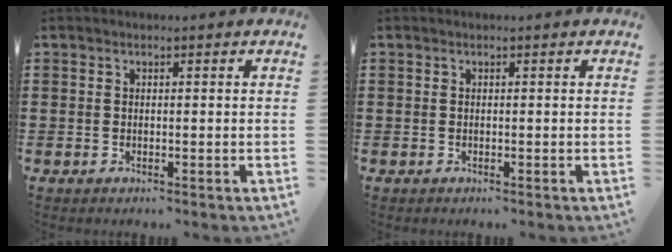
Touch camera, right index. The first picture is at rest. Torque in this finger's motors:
{"motor_torque": [0.21, -0.05, 0.00, 0.00]}